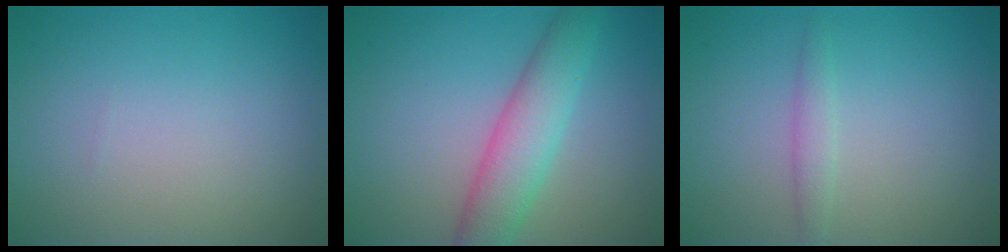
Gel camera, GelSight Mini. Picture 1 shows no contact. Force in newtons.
{"total": 4.9, "press": 4.9, "slide": 0.0}
{"total": 1.4, "press": 1.4, "slide": 0.0}